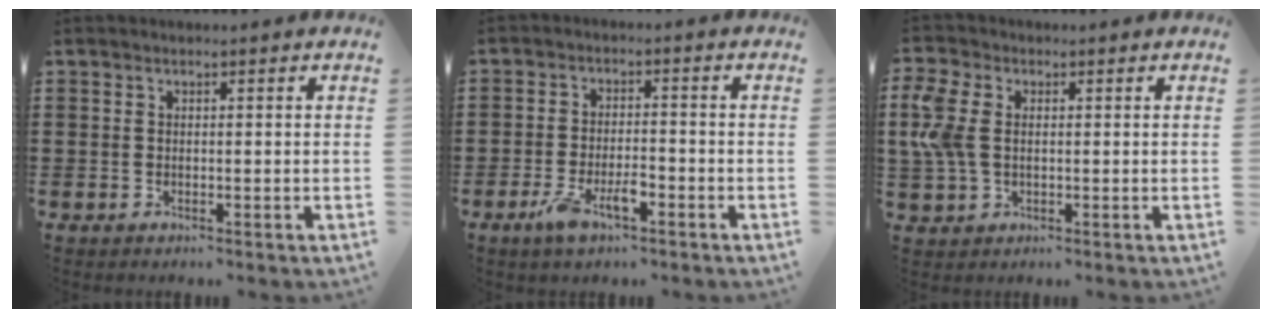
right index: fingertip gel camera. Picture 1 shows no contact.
{"total": 5.2, "force": [-2.8, 1.8, 4.0], "torque": [-0.084, 0.000, -0.054]}
{"total": 6.4, "force": [0.9, 4.1, 4.9], "torque": [-0.136, 0.001, 0.008]}